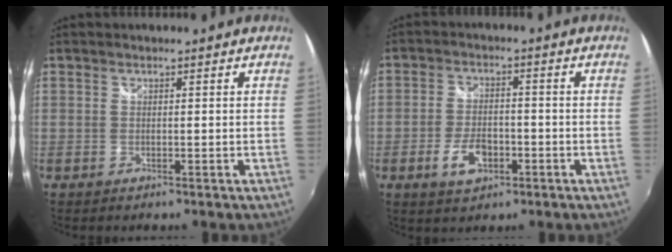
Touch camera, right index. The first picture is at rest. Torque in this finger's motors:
{"motor_torque": [1.09, 0.00, 0.27, 0.05]}